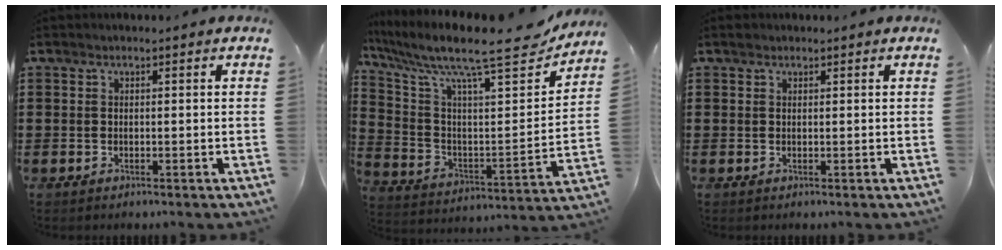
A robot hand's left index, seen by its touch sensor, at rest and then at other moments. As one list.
[{"total": 12.2, "force": [9.8, 1.8, 7.2], "torque": [-0.165, -0.068, 0.153]}, {"total": 0.6, "force": [0.4, 0.4, 0.1], "torque": [-0.002, 0.003, 0.009]}]